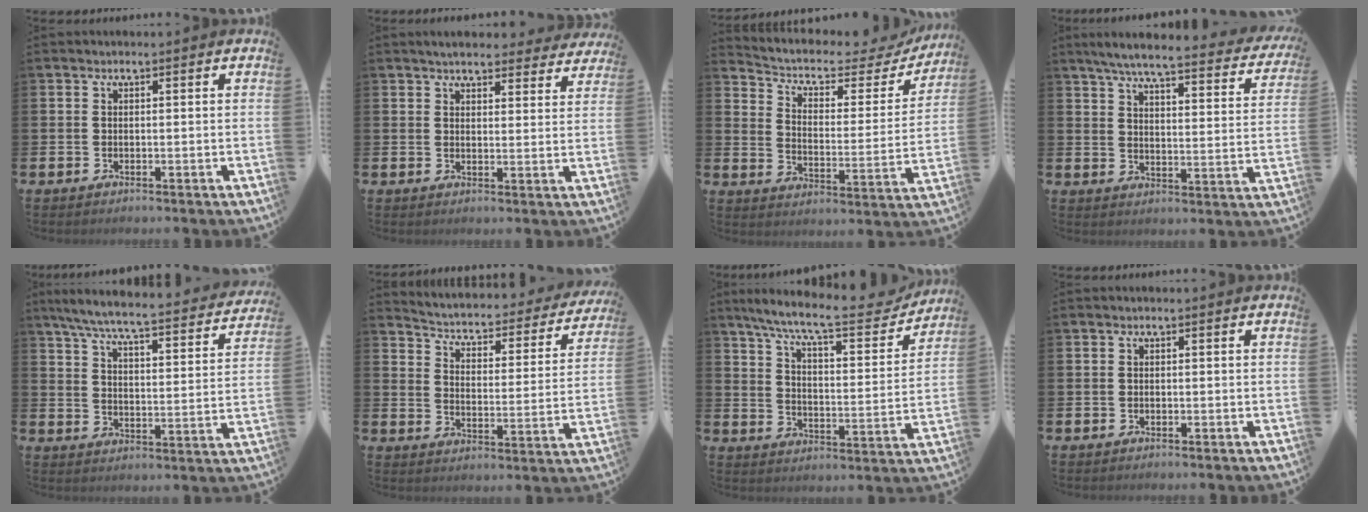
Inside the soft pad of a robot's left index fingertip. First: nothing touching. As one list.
[{"total": 4.4, "force": [4.2, 1.1, 0.9], "torque": [-0.022, -0.020, 0.073]}, {"total": 4.9, "force": [4.0, 2.2, 2.0], "torque": [-0.061, -0.030, 0.057]}, {"total": 5.9, "force": [5.1, 0.4, 2.8], "torque": [-0.073, -0.039, 0.080]}, {"total": 6.8, "force": [6.0, 0.4, 3.2], "torque": [-0.091, -0.045, 0.099]}, {"total": 3.5, "force": [3.0, 1.5, 1.1], "torque": [-0.049, -0.029, 0.039]}, {"total": 9.9, "force": [8.6, 1.6, 4.7], "torque": [-0.112, -0.053, 0.142]}, {"total": 0.0}]